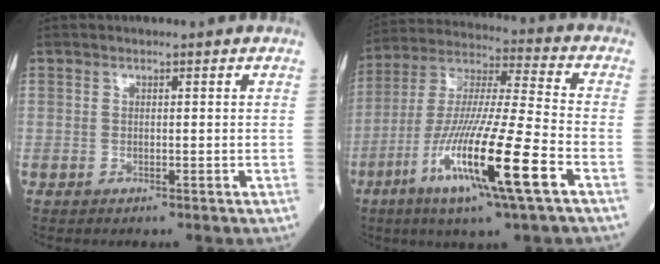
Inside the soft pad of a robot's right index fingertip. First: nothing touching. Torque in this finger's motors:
{"motor_torque": [2.14, 0.00, 1.06, 0.21]}